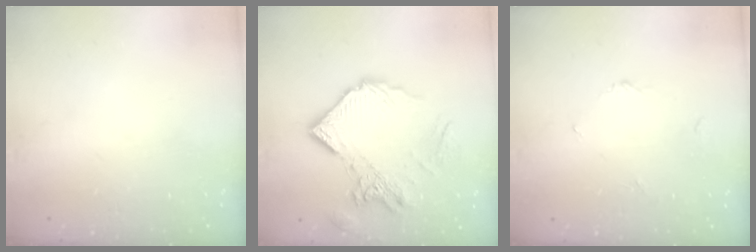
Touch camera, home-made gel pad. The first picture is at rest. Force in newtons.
{"total": 16.5, "press": 16.3, "slide": 1.9}
{"total": 3.0, "press": 2.9, "slide": 0.4}